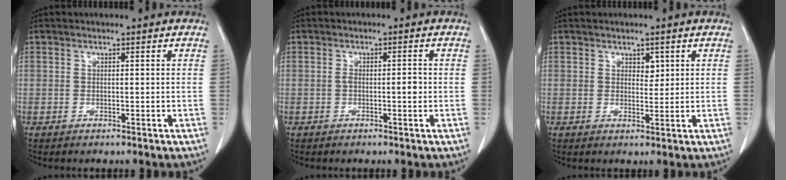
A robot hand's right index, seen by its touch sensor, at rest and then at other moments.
{"total": 1.9, "force": [-0.4, 0.5, 1.8], "torque": [-0.028, 0.002, -0.006]}
{"total": 1.8, "force": [0.9, 1.1, 1.1], "torque": [-0.012, -0.004, 0.015]}